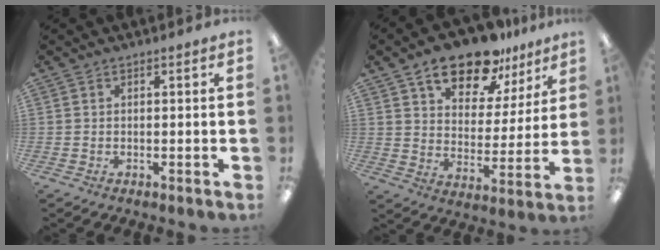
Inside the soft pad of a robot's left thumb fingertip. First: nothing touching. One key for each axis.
{"total": 15.4, "fx": 11.7, "fy": 6.9, "fz": 7.3, "tx": -0.121, "ty": -0.063, "tz": 0.206}